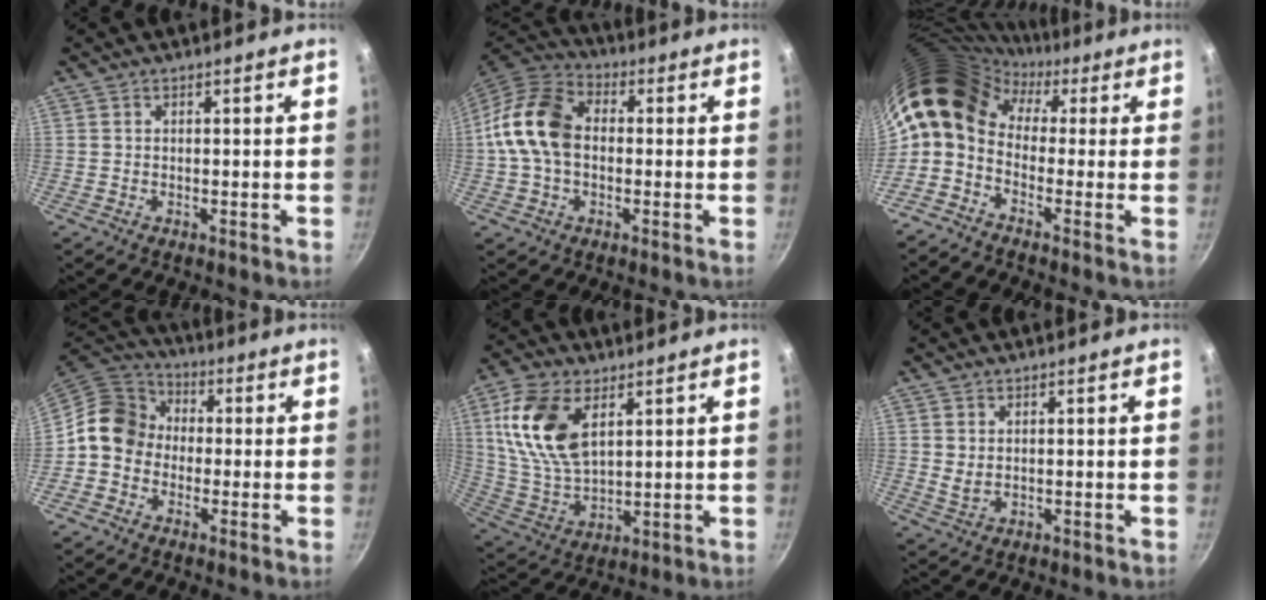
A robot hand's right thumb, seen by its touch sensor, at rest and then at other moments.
{"total": 13.8, "force": [0.2, 9.7, 9.8], "torque": [-0.163, 0.030, -0.014]}
{"total": 14.1, "force": [2.2, 10.2, 9.5], "torque": [-0.173, 0.033, 0.013]}
{"total": 10.0, "force": [-0.6, 8.7, 5.0], "torque": [-0.054, 0.029, -0.038]}
{"total": 15.5, "force": [5.7, 8.7, 11.5], "torque": [-0.216, -0.016, 0.122]}
{"total": 2.0, "force": [1.1, 0.8, 1.4], "torque": [-0.027, -0.011, 0.023]}